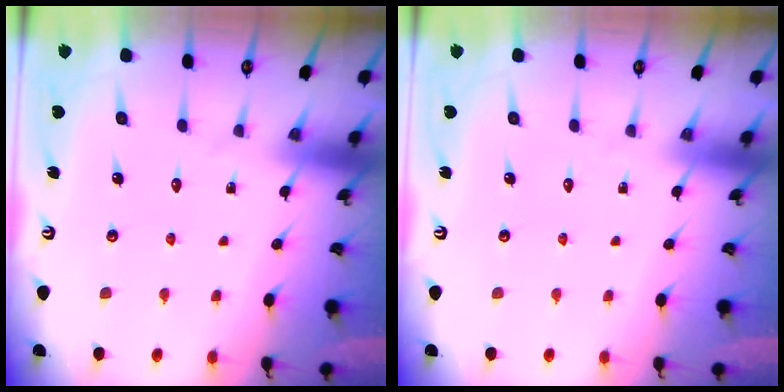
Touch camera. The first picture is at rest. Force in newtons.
{"total": 0.0}